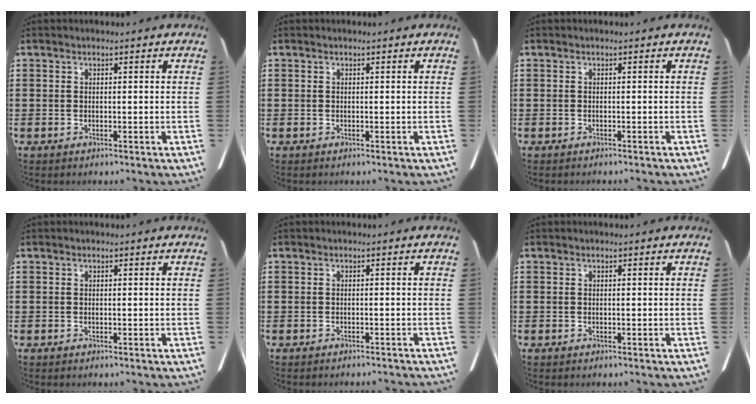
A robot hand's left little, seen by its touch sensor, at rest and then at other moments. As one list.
[{"total": 0.0}, {"total": 0.0}, {"total": 0.0}, {"total": 0.6, "force": [-0.6, 0.0, 0.3], "torque": [-0.006, -0.003, -0.011]}, {"total": 0.0}]